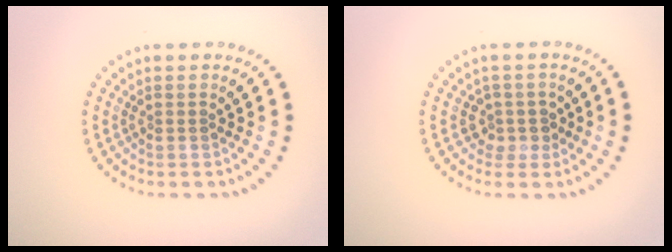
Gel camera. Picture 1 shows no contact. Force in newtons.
{"total": 1.9, "press": 1.4, "slide": 1.3}